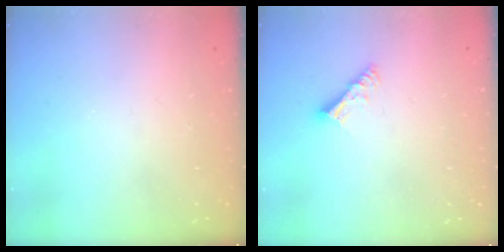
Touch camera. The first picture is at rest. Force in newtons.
{"total": 5.5, "press": 5.5, "slide": 0.3}